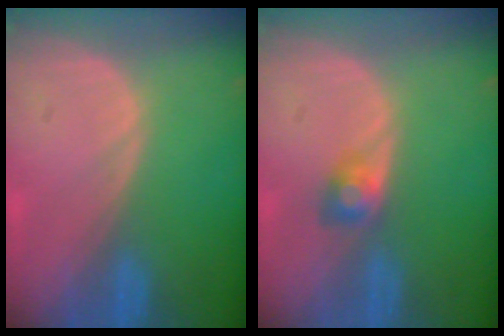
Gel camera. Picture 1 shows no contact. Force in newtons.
{"total": 2.3, "press": 2.3, "slide": 0.2}